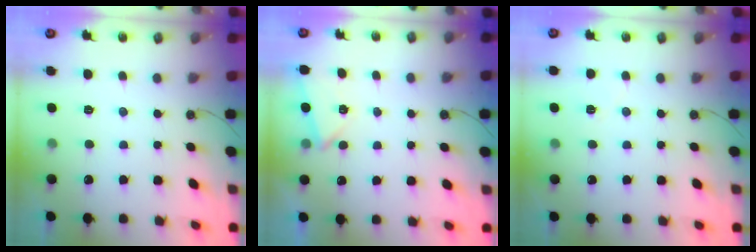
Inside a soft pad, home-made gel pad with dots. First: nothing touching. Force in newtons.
{"total": 2.7, "press": 2.5, "slide": 1.1}
{"total": 5.1, "press": 5.0, "slide": 1.1}